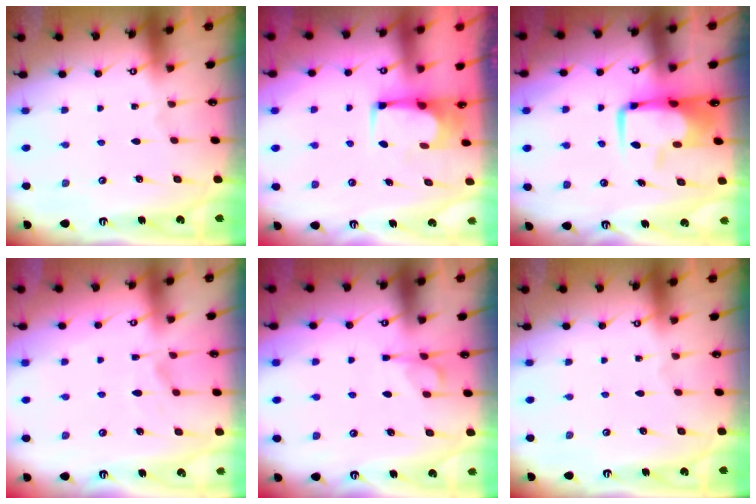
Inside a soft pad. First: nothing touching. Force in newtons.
{"total": 2.2, "press": 2.2, "slide": 0.2}
{"total": 7.7, "press": 7.5, "slide": 1.8}
{"total": 1.9, "press": 1.4, "slide": 1.3}
{"total": 3.1, "press": 3.0, "slide": 1.0}
{"total": 0.0}